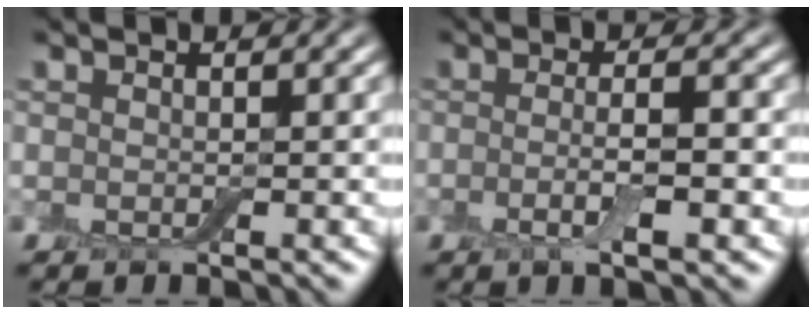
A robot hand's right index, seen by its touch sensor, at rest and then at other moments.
{"total": 3.3, "force": [-0.8, 0.6, 3.1], "torque": [-0.058, -0.003, -0.016]}